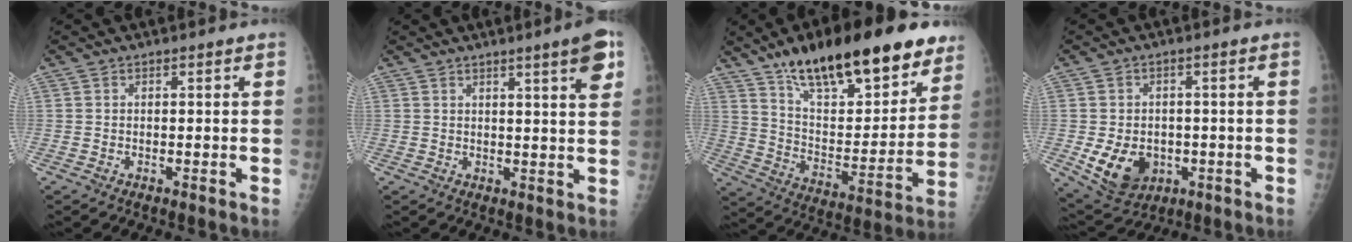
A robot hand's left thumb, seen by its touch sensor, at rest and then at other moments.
{"total": 6.5, "force": [3.5, 0.3, 5.4], "torque": [-0.072, -0.018, 0.048]}
{"total": 28.1, "force": [18.8, 10.4, 18.1], "torque": [-0.241, -0.056, 0.298]}
{"total": 9.4, "force": [-2.2, 7.3, 5.6], "torque": [-0.078, 0.003, -0.017]}